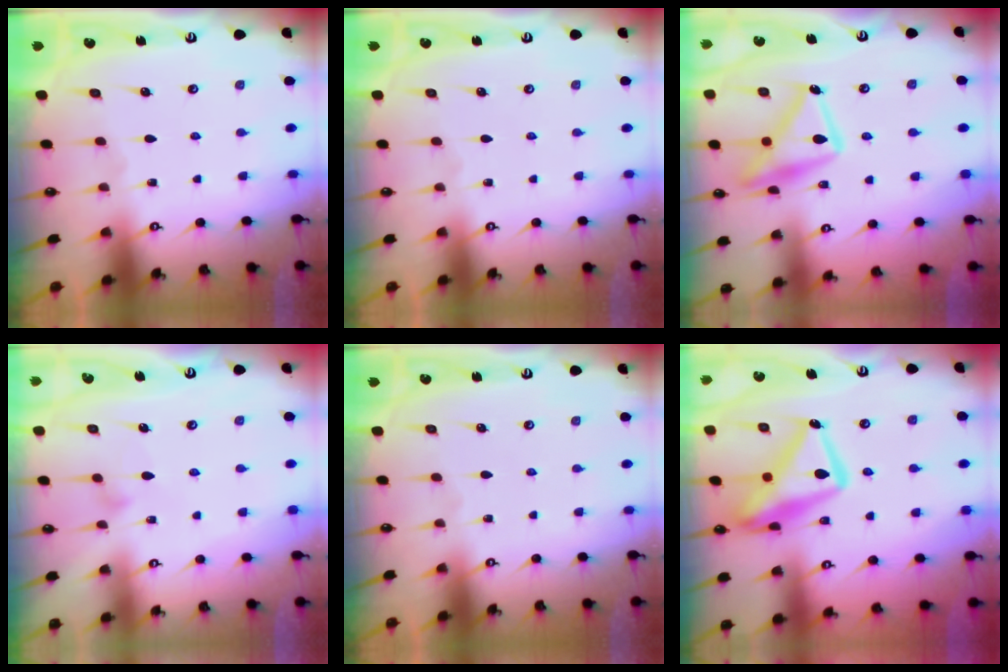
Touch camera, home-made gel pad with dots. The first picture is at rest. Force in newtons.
{"total": 0.0}
{"total": 16.6, "press": 16.6, "slide": 0.9}
{"total": 6.2, "press": 6.2, "slide": 0.4}
{"total": 0.0}
{"total": 18.5, "press": 18.4, "slide": 1.7}